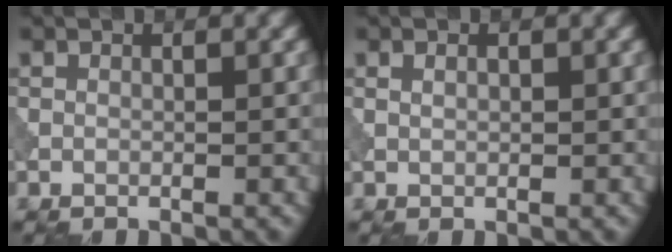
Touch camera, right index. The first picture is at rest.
{"total": 0.7, "force": [0.3, 0.3, 0.5], "torque": [-0.012, 0.002, 0.005]}